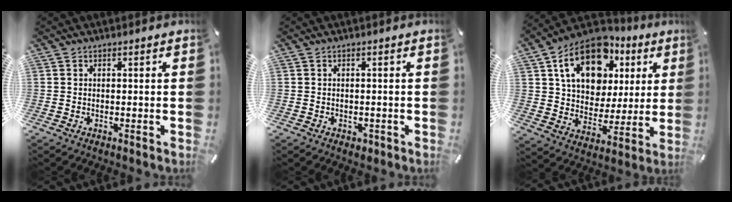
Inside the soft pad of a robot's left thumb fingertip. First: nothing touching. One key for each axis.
{"total": 1.5, "fx": -0.6, "fy": 1.2, "fz": 0.7, "tx": -0.012, "ty": 0.004, "tz": -0.012}
{"total": 17.9, "fx": 8.8, "fy": 12.6, "fz": 9.2, "tx": -0.159, "ty": -0.025, "tz": 0.162}